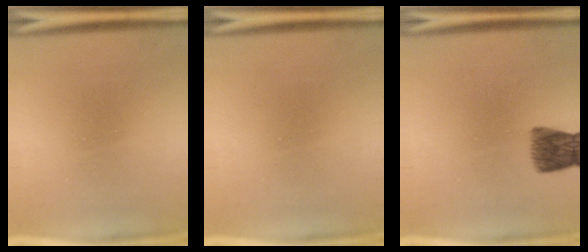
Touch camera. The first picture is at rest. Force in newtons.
{"total": 0.0}
{"total": 6.5}